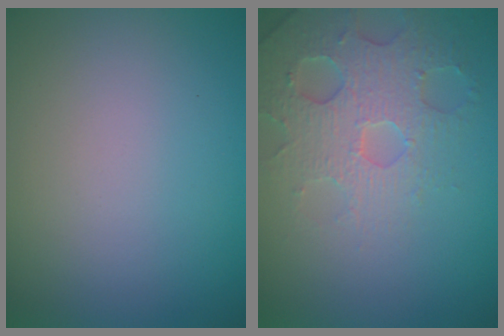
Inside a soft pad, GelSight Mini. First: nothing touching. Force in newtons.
{"total": 4.1, "press": 4.0, "slide": 0.9}